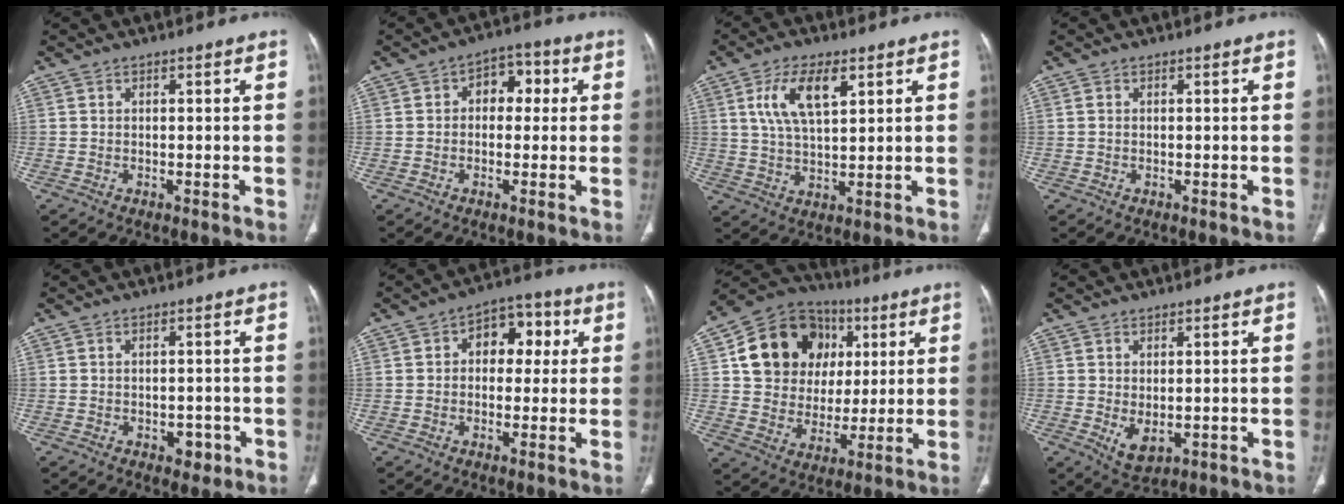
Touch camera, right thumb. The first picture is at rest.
{"total": 6.6, "force": [1.0, 4.7, 4.6], "torque": [-0.030, 0.021, 0.007]}
{"total": 9.6, "force": [3.9, 4.2, 7.7], "torque": [-0.144, -0.010, 0.078]}
{"total": 0.6, "force": [0.1, 0.4, 0.4], "torque": [-0.012, 0.004, 0.004]}
{"total": 2.8, "force": [-1.1, 2.0, 1.7], "torque": [-0.008, 0.005, -0.009]}
{"total": 9.0, "force": [1.8, 6.2, 6.2], "torque": [-0.046, 0.020, 0.020]}
{"total": 19.0, "force": [5.2, 15.8, 9.1], "torque": [-0.120, 0.017, 0.095]}
{"total": 4.2, "force": [-0.5, 2.4, 3.4], "torque": [-0.053, -0.007, 0.008]}